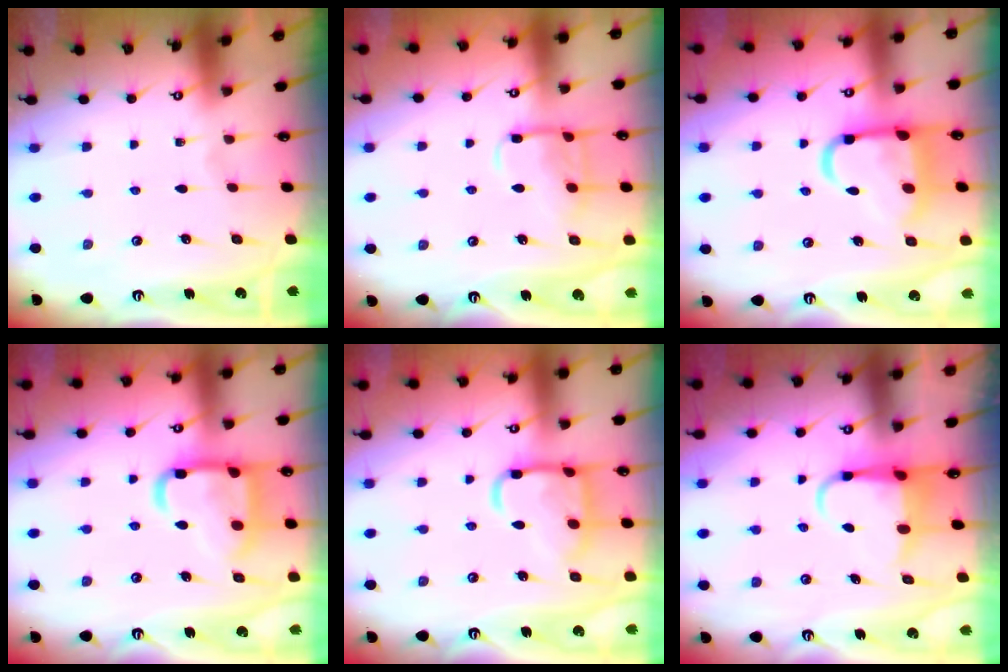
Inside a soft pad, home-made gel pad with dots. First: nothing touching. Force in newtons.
{"total": 12.0, "press": 12.0, "slide": 1.2}
{"total": 13.2, "press": 13.1, "slide": 1.5}
{"total": 17.5, "press": 17.4, "slide": 1.6}
{"total": 14.9, "press": 14.8, "slide": 1.3}
{"total": 5.4, "press": 5.4, "slide": 0.5}